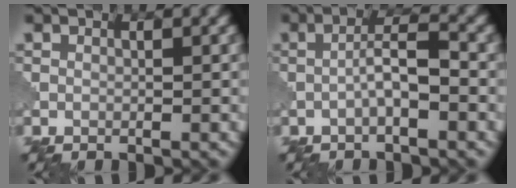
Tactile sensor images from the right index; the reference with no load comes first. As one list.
[{"total": 3.2, "force": [-1.0, 0.6, 3.0], "torque": [-0.054, 0.012, -0.024]}]